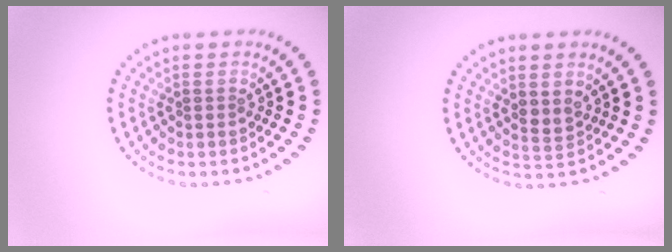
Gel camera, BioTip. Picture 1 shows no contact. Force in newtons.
{"total": 1.5, "press": 1.4, "slide": 0.5}